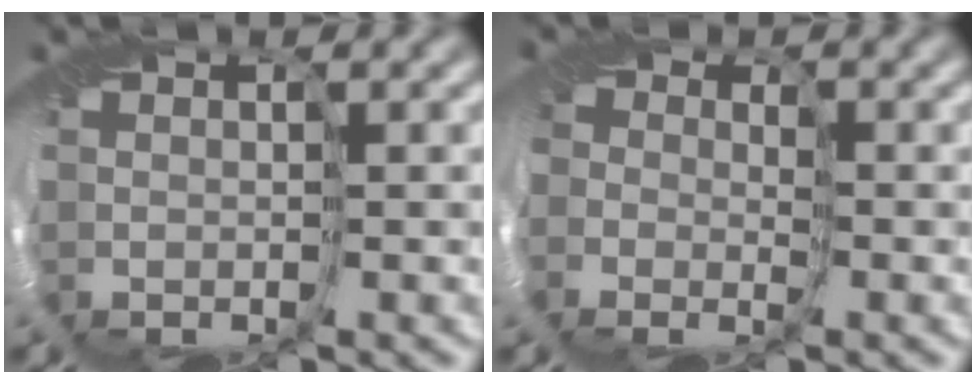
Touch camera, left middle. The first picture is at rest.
{"total": 2.6, "force": [-0.9, 2.4, 0.4], "torque": [0.010, -0.012, -0.031]}